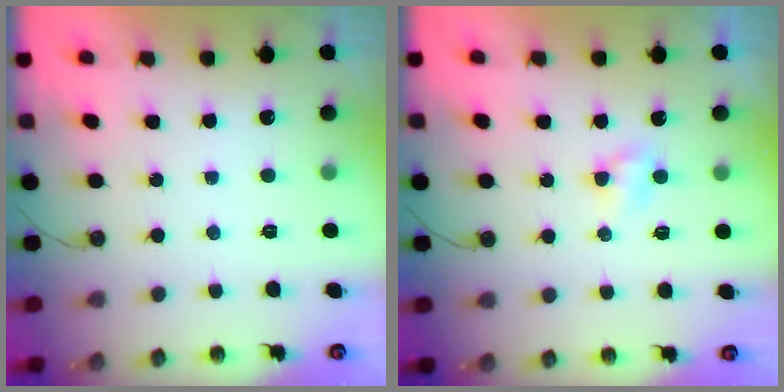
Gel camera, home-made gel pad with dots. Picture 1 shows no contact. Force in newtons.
{"total": 2.4, "press": 2.4, "slide": 0.3}